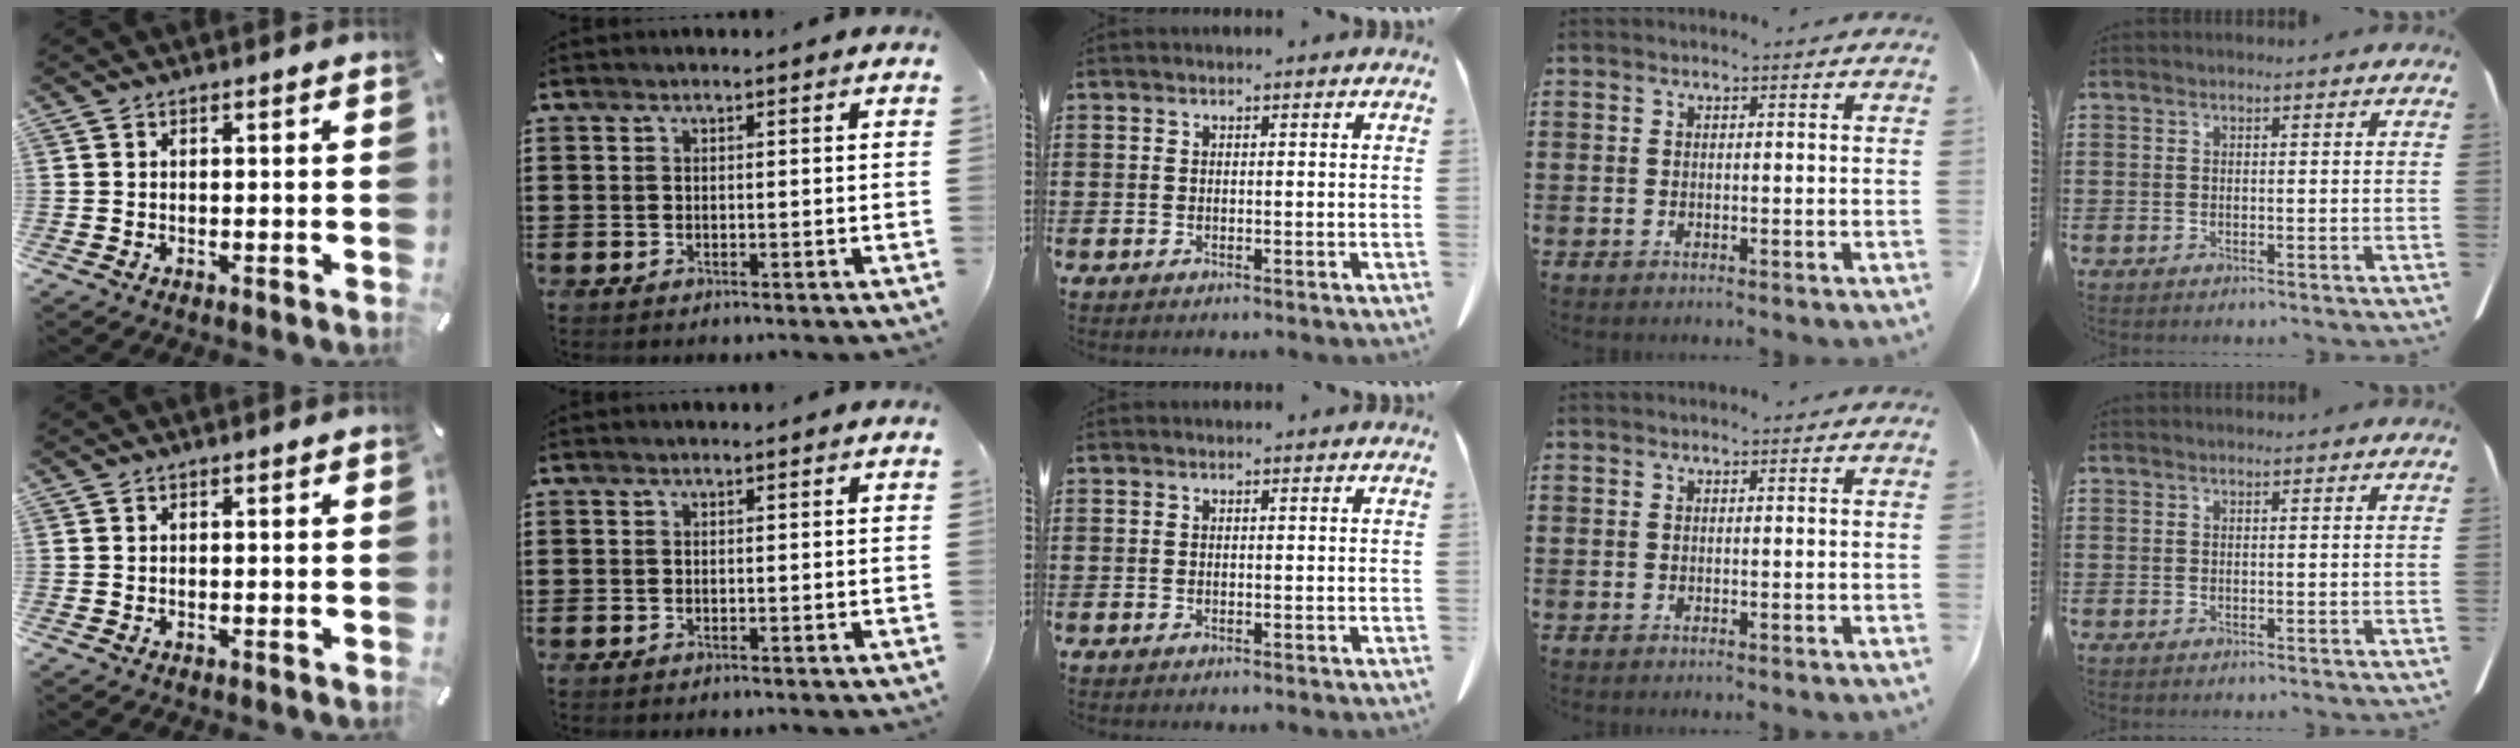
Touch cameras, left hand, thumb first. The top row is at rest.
{}